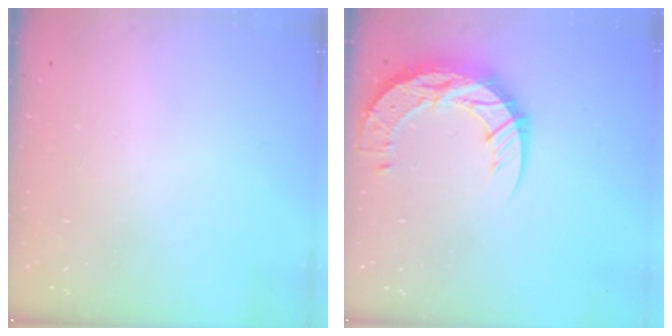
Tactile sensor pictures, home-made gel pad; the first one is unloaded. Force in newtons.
{"total": 14.5, "press": 14.5, "slide": 1.3}